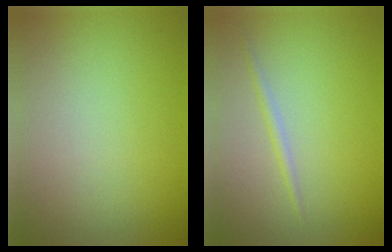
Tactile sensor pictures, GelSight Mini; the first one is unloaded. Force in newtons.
{"total": 1.0, "press": 1.0, "slide": 0.0}